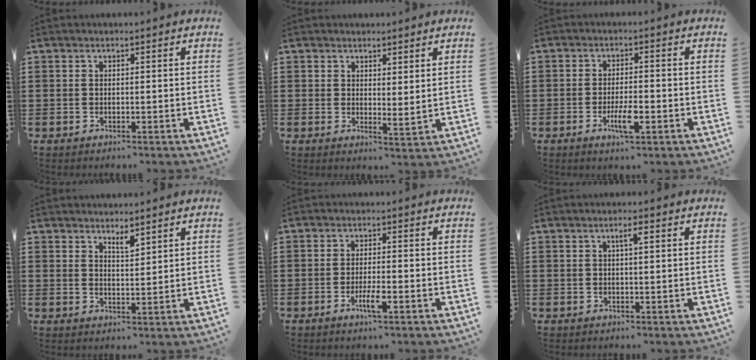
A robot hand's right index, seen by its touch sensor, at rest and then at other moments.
{"total": 2.0, "force": [1.9, 0.5, 0.3], "torque": [-0.005, 0.000, 0.035]}
{"total": 5.0, "force": [-1.9, 1.3, 4.4], "torque": [-0.085, -0.004, -0.035]}
{"total": 2.3, "force": [2.1, 0.5, 0.9], "torque": [-0.013, -0.002, 0.037]}
{"total": 3.5, "force": [-1.5, 0.4, 3.1], "torque": [-0.058, -0.006, -0.028]}
{"total": 1.8, "force": [0.7, 0.3, 1.7], "torque": [-0.033, 0.005, 0.009]}